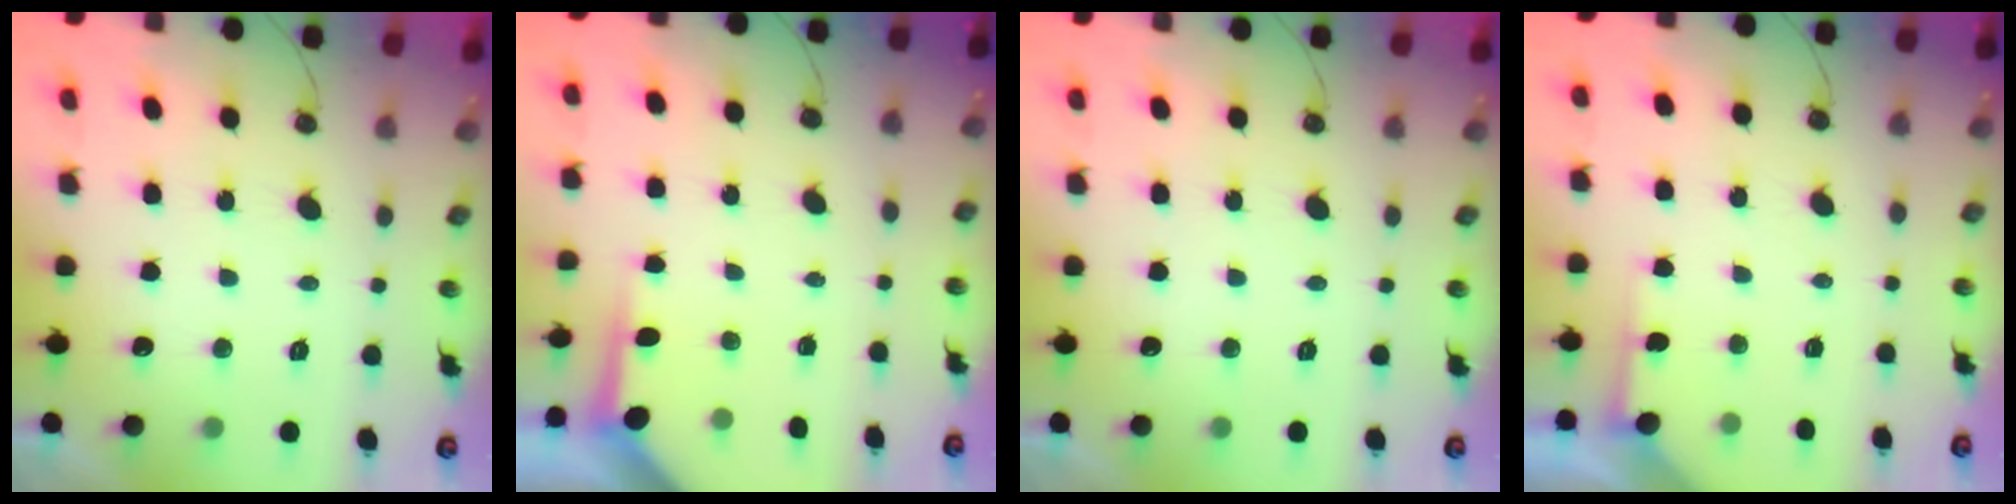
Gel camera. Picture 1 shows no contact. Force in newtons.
{"total": 3.9, "press": 3.9, "slide": 0.3}
{"total": 0.0}
{"total": 1.6, "press": 1.6, "slide": 0.2}